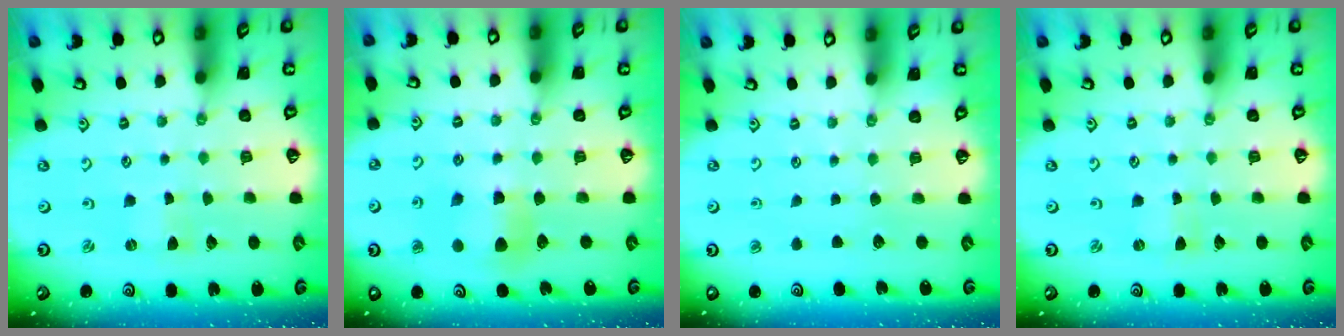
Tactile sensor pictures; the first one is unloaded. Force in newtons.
{"total": 7.1, "press": 7.1, "slide": 0.3}
{"total": 0.0}
{"total": 0.0}